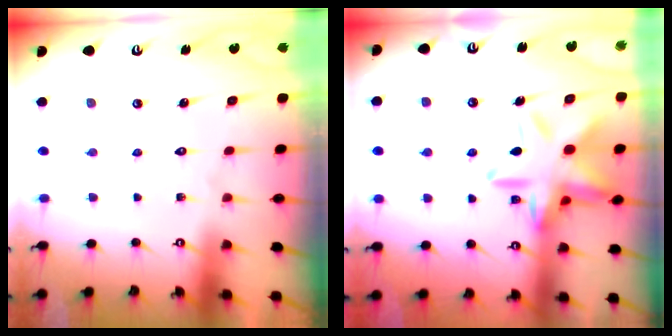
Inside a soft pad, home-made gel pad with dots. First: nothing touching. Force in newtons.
{"total": 18.8, "press": 18.7, "slide": 1.5}